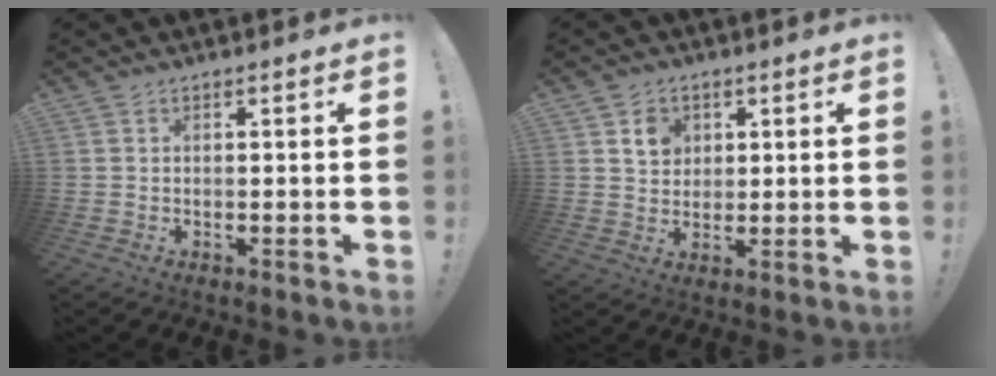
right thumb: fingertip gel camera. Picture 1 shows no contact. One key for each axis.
{"total": 5.9, "fx": 2.8, "fy": 4.9, "fz": 1.6, "tx": -0.014, "ty": -0.011, "tz": 0.048}